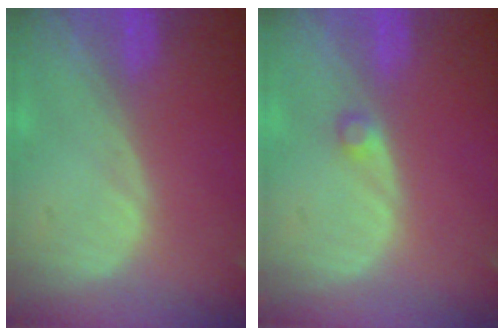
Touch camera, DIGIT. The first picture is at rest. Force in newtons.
{"total": 1.2, "press": 1.2, "slide": 0.2}